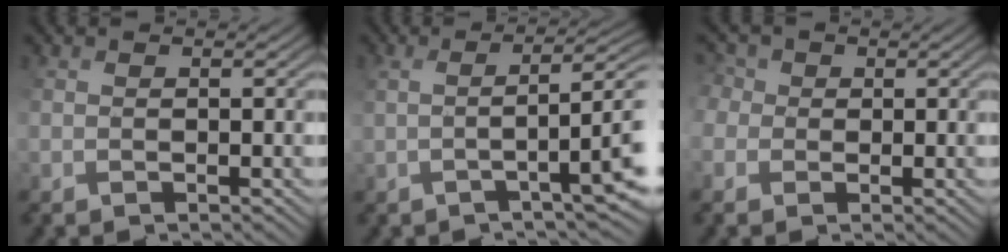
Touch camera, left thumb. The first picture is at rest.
{"total": 6.3, "force": [-0.8, 1.0, 6.2], "torque": [-0.087, 0.006, -0.004]}
{"total": 3.9, "force": [-0.7, 3.7, 1.2], "torque": [-0.059, 0.005, -0.013]}